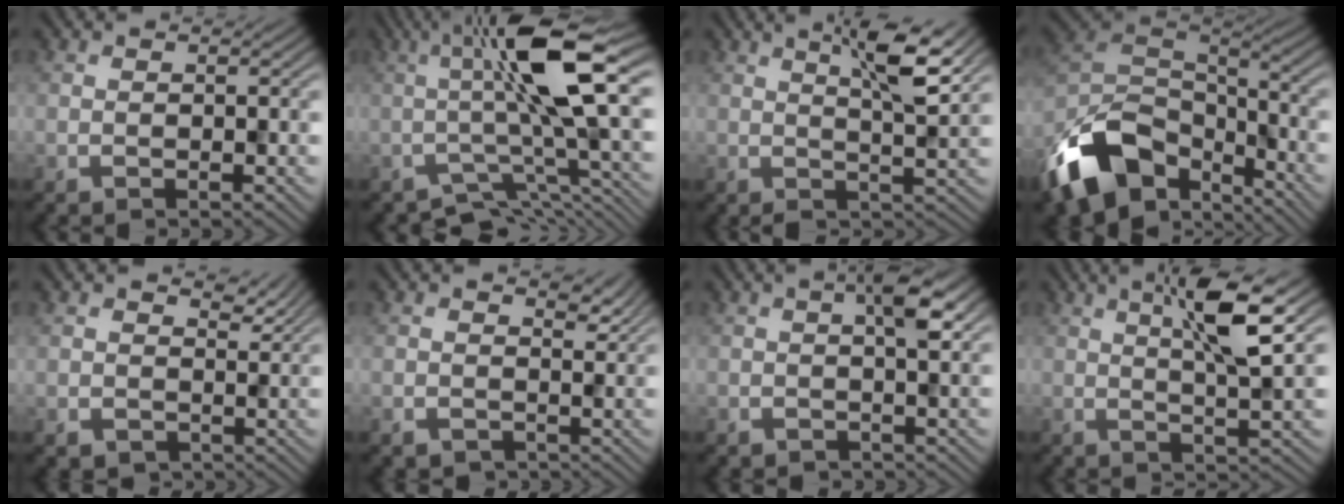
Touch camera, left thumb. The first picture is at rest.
{"total": 10.7, "force": [-1.5, 2.5, 10.3], "torque": [-0.153, 0.019, -0.035]}
{"total": 5.6, "force": [2.9, 0.5, 4.8], "torque": [-0.086, 0.004, 0.051]}
{"total": 14.9, "force": [-8.2, 8.8, 8.8], "torque": [-0.218, -0.026, -0.156]}
{"total": 3.7, "force": [2.3, 2.7, 1.1], "torque": [-0.030, -0.014, 0.039]}
{"total": 2.5, "force": [1.1, 2.1, 0.6], "torque": [-0.017, -0.018, 0.013]}
{"total": 3.4, "force": [0.8, 1.1, 3.1], "torque": [-0.048, 0.009, 0.008]}
{"total": 7.1, "force": [2.9, 0.6, 6.4], "torque": [-0.115, 0.008, 0.050]}